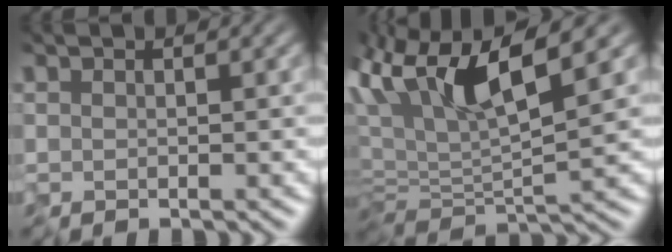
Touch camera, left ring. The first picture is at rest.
{"total": 9.4, "force": [3.0, 3.1, 8.4], "torque": [-0.170, 0.012, 0.051]}